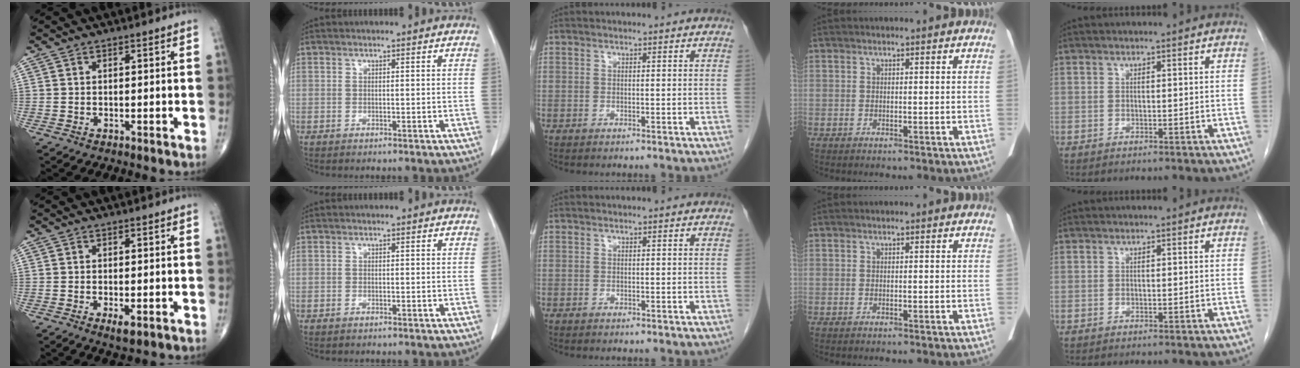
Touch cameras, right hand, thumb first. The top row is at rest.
{"thumb": {"total": 2.5, "force": [-0.9, 0.9, 2.2], "torque": [-0.039, -0.006, -0.013]}, "index": {"total": 0.7, "force": [-0.2, 0.5, 0.4], "torque": [-0.011, 0.002, -0.003]}}